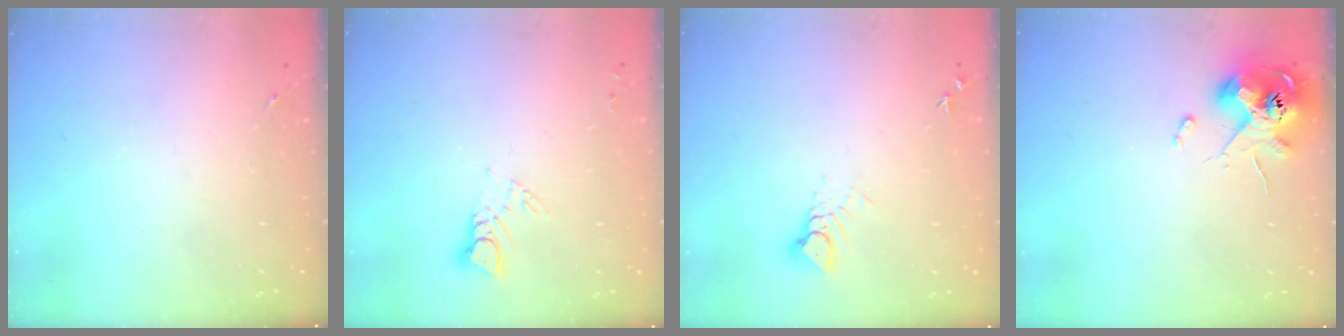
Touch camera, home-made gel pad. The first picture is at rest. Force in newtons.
{"total": 3.7, "press": 3.7, "slide": 0.4}
{"total": 3.9, "press": 3.9, "slide": 0.3}
{"total": 11.2, "press": 11.0, "slide": 2.1}